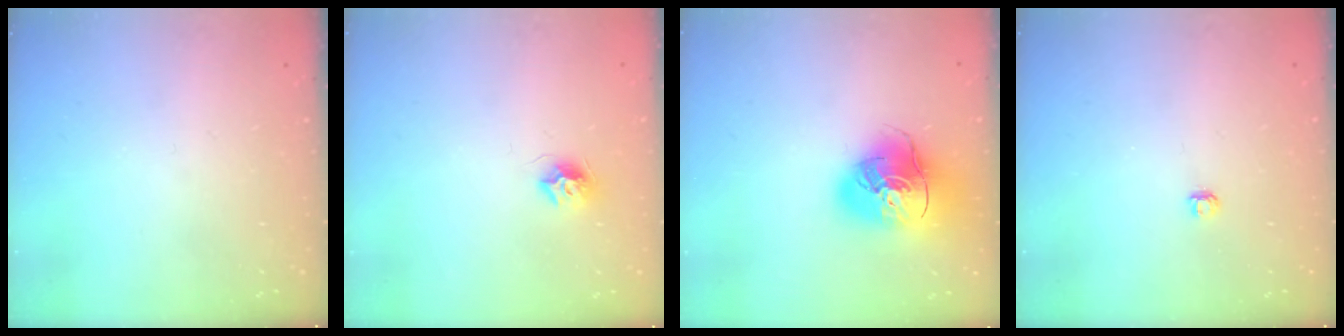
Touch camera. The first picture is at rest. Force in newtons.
{"total": 7.4, "press": 7.4, "slide": 0.0}
{"total": 17.7, "press": 17.5, "slide": 2.5}
{"total": 2.8, "press": 2.8, "slide": 0.3}